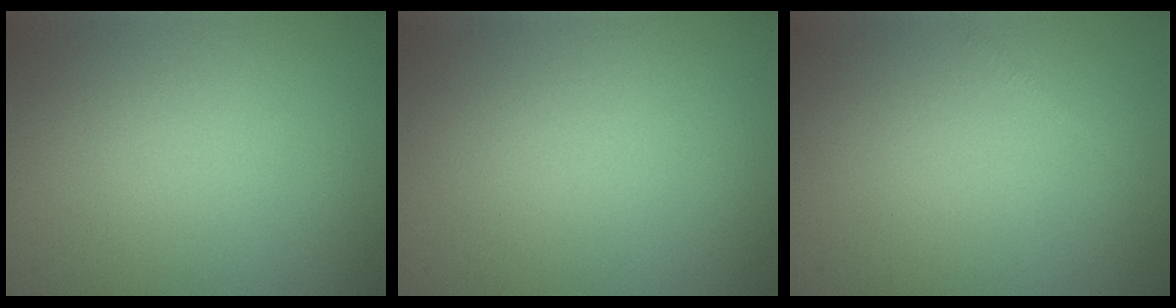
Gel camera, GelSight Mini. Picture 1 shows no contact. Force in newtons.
{"total": 0.0}
{"total": 0.6, "press": 0.6, "slide": 0.0}